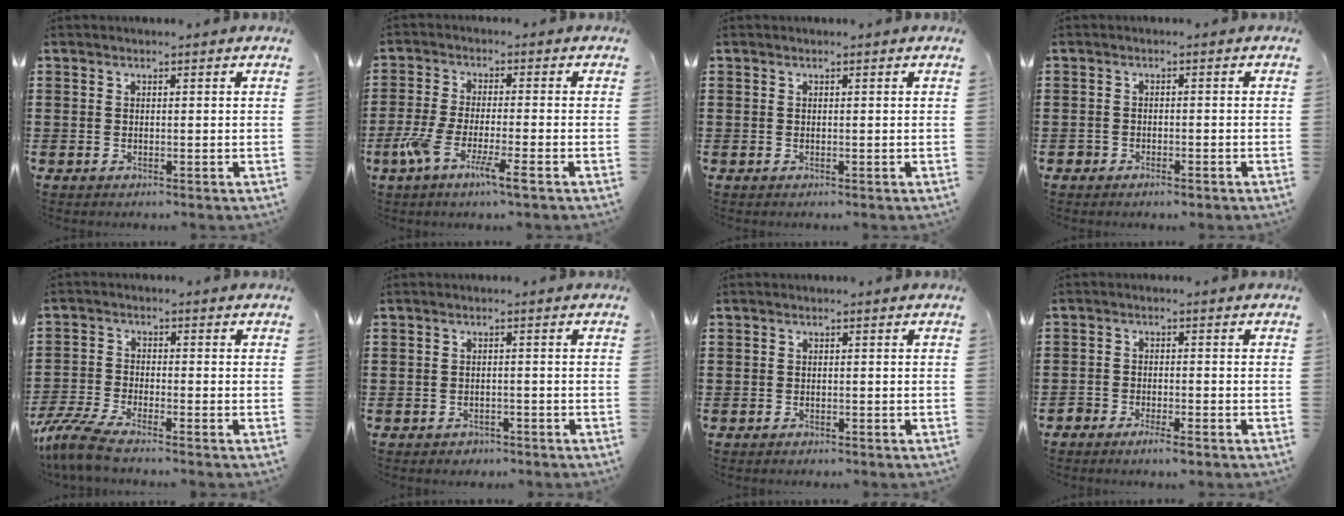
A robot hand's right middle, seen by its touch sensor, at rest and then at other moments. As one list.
[{"total": 6.5, "force": [-3.7, 0.7, 5.3], "torque": [-0.119, -0.015, -0.073]}, {"total": 0.0}, {"total": 1.4, "force": [-1.2, 0.7, 0.3], "torque": [-0.010, 0.002, -0.027]}, {"total": 5.6, "force": [-5.0, 0.5, 2.6], "torque": [-0.077, -0.017, -0.102]}, {"total": 1.3, "force": [-1.2, 0.5, -0.1], "torque": [-0.006, 0.000, -0.028]}, {"total": 0.8, "force": [-0.8, 0.3, 0.0], "torque": [-0.003, 0.000, -0.017]}, {"total": 2.5, "force": [-2.2, 0.5, 1.1], "torque": [-0.019, 0.006, -0.043]}]